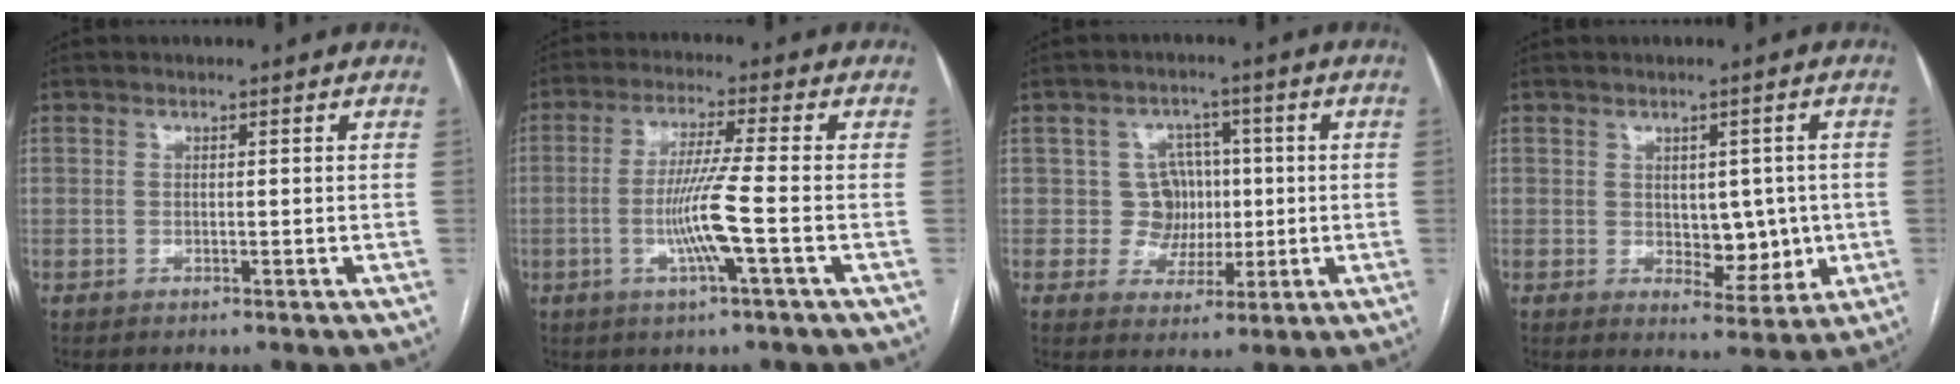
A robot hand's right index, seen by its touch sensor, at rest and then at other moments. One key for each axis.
{"total": 8.0, "fx": -2.1, "fy": -0.9, "fz": 7.6, "tx": -0.148, "ty": -0.006, "tz": -0.040}
{"total": 6.0, "fx": 0.4, "fy": 5.8, "fz": 1.4, "tx": -0.012, "ty": 0.022, "tz": 0.012}
{"total": 6.1, "fx": 0.1, "fy": 3.8, "fz": 4.8, "tx": -0.054, "ty": 0.003, "tz": 0.015}